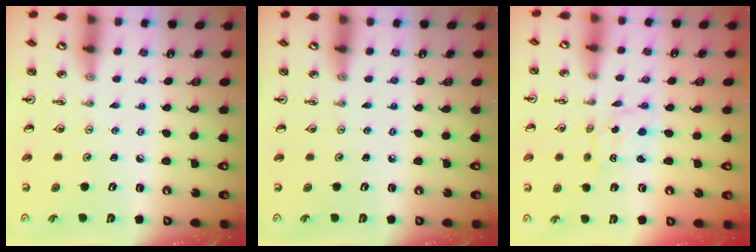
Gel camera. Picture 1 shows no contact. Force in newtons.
{"total": 0.0}
{"total": 1.7, "press": 1.4, "slide": 0.9}